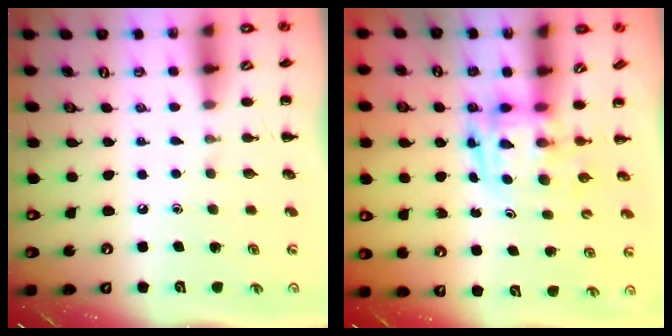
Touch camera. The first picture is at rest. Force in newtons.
{"total": 3.7, "press": 3.7, "slide": 0.7}